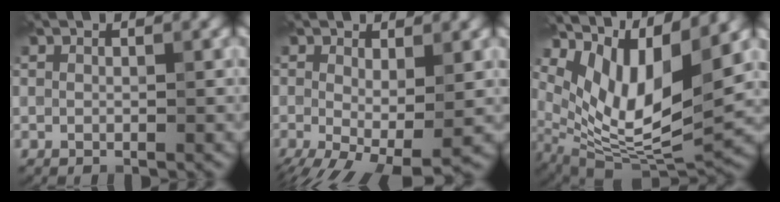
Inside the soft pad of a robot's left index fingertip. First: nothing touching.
{"total": 7.5, "force": [-2.1, 3.1, 6.5], "torque": [-0.126, -0.023, -0.024]}
{"total": 11.2, "force": [5.0, 4.2, 9.1], "torque": [-0.174, -0.007, 0.102]}